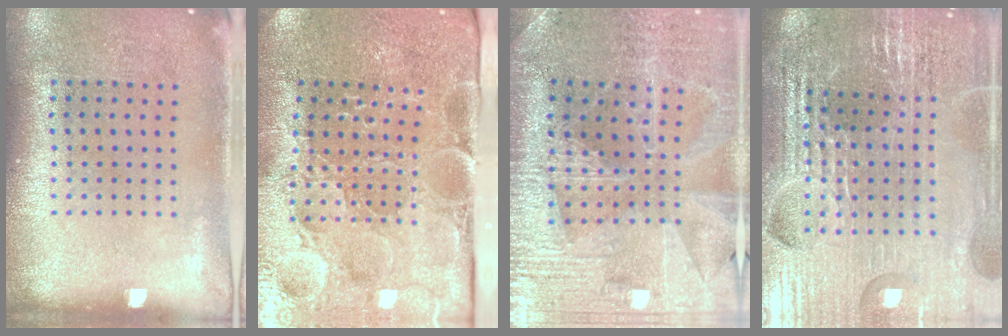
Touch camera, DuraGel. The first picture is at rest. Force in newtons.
{"total": 3.7, "press": 3.7, "slide": 0.6}
{"total": 3.0, "press": 3.0, "slide": 0.4}
{"total": 5.3, "press": 4.8, "slide": 2.1}